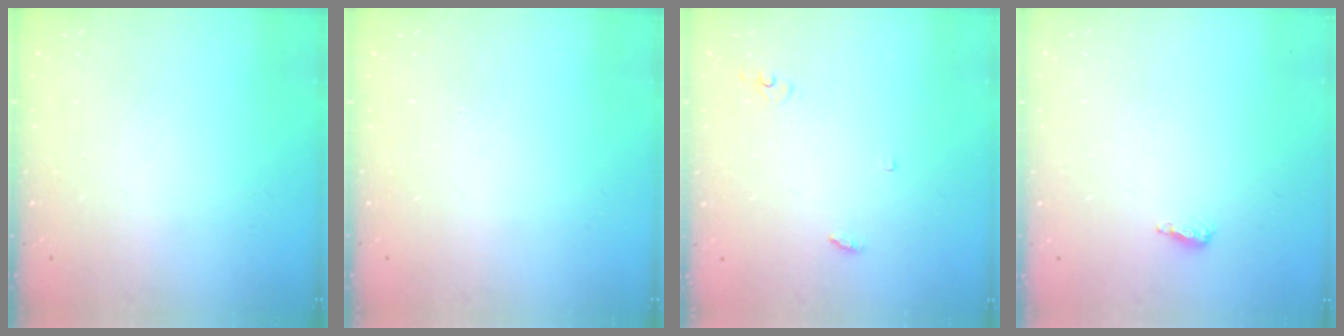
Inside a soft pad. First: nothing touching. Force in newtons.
{"total": 0.0}
{"total": 2.9, "press": 2.9, "slide": 0.2}
{"total": 4.6, "press": 4.4, "slide": 1.1}